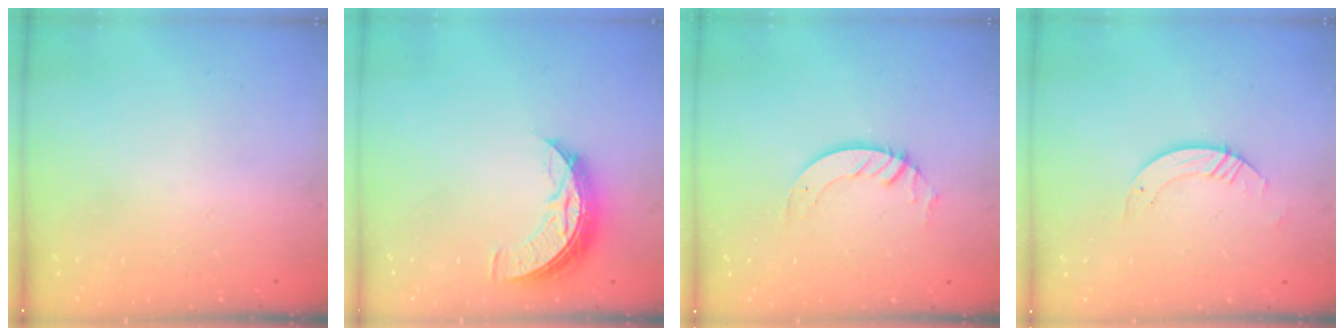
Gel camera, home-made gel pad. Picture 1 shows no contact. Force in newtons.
{"total": 8.4, "press": 8.4, "slide": 0.4}
{"total": 2.8, "press": 2.8, "slide": 0.2}
{"total": 3.8, "press": 3.8, "slide": 0.1}